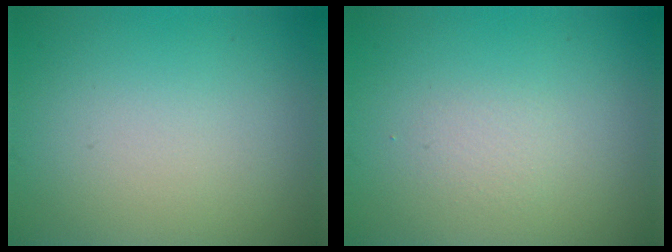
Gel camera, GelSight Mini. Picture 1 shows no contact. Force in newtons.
{"total": 0.9, "press": 0.9, "slide": 0.0}